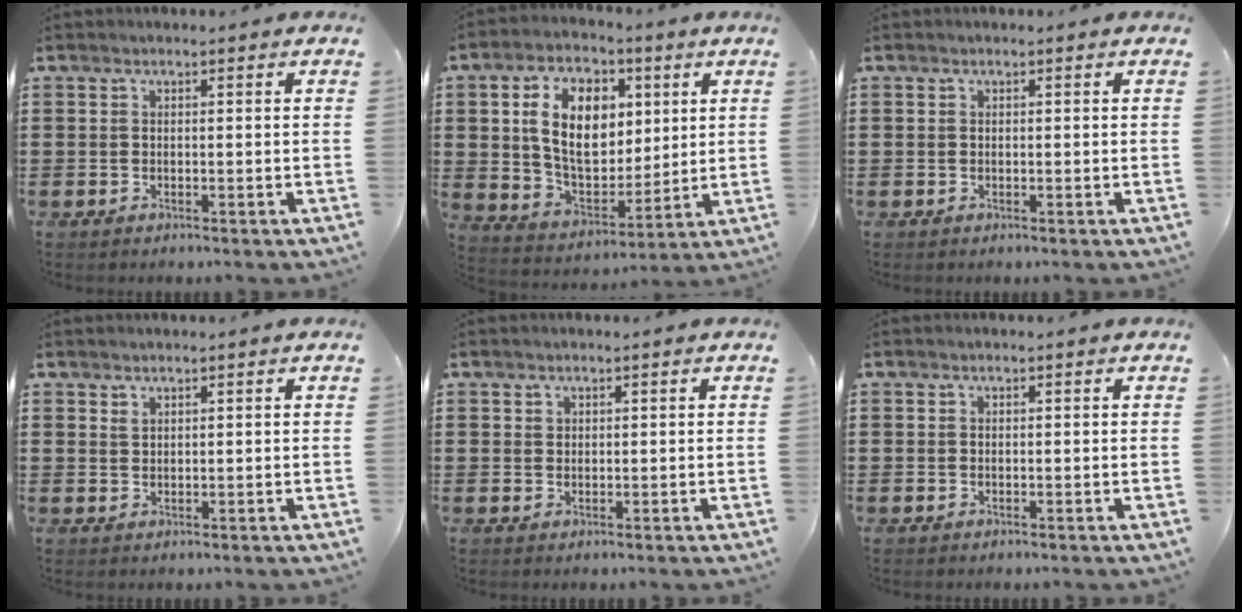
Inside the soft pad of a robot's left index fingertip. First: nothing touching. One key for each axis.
{"total": 12.6, "fx": 3.9, "fy": 8.5, "fz": 8.5, "tx": -0.177, "ty": 0.013, "tz": 0.072}
{"total": 0.0}
{"total": 1.0, "fx": 0.8, "fy": 0.3, "fz": 0.4, "tx": -0.008, "ty": 0.001, "tz": 0.016}
{"total": 1.0, "fx": 0.7, "fy": 0.7, "fz": 0.2, "tx": -0.006, "ty": 0.003, "tz": 0.014}
{"total": 0.0}